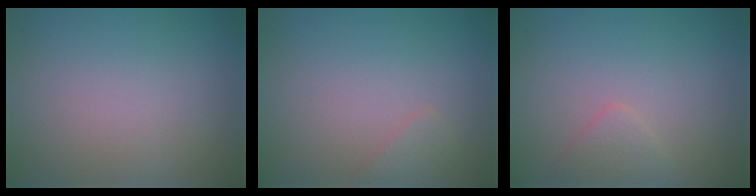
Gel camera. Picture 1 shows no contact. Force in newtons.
{"total": 0.9, "press": 0.9, "slide": 0.1}
{"total": 1.3, "press": 1.3, "slide": 0.0}